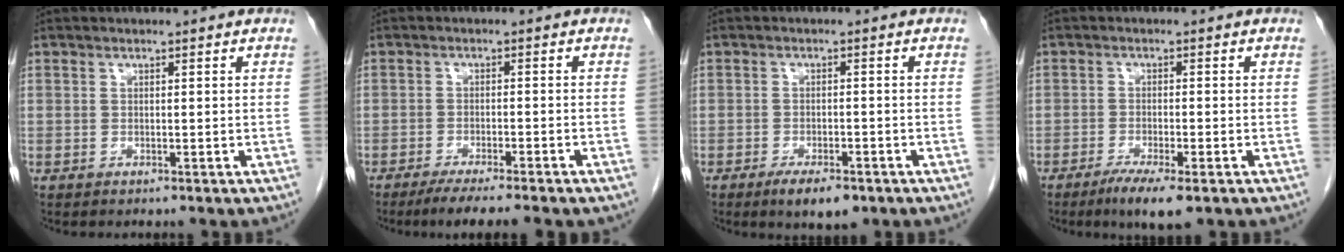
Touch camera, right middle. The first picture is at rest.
{"total": 7.5, "force": [-6.0, 0.0, 4.6], "torque": [-0.054, -0.015, -0.087]}
{"total": 5.1, "force": [-3.4, 1.6, 3.5], "torque": [-0.057, -0.005, -0.047]}
{"total": 5.6, "force": [-3.5, 0.7, 4.3], "torque": [-0.073, -0.013, -0.057]}